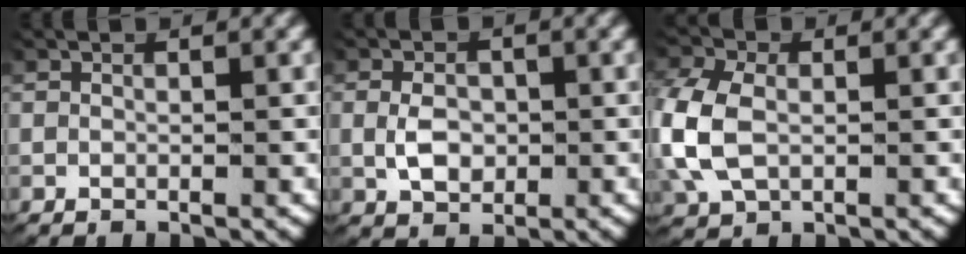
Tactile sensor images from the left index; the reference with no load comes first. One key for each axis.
{"total": 3.0, "fx": -0.3, "fy": 2.3, "fz": 1.9, "tx": -0.040, "ty": -0.011, "tz": 0.002}
{"total": 5.4, "fx": 0.0, "fy": 4.3, "fz": 3.4, "tx": -0.112, "ty": -0.015, "tz": 0.010}